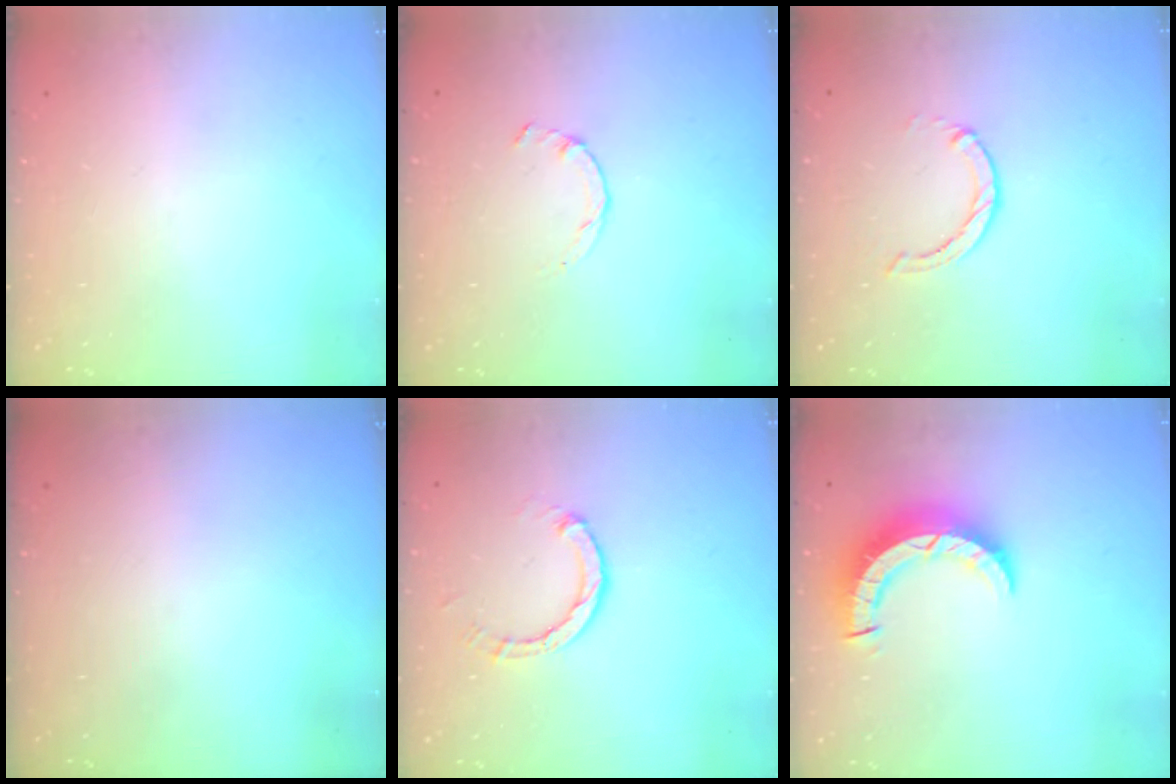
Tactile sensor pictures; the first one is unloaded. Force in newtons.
{"total": 0.9, "press": 0.9, "slide": 0.3}
{"total": 0.6, "press": 0.6, "slide": 0.2}
{"total": 0.0}
{"total": 3.0, "press": 3.0, "slide": 0.3}
{"total": 8.2, "press": 8.1, "slide": 0.8}